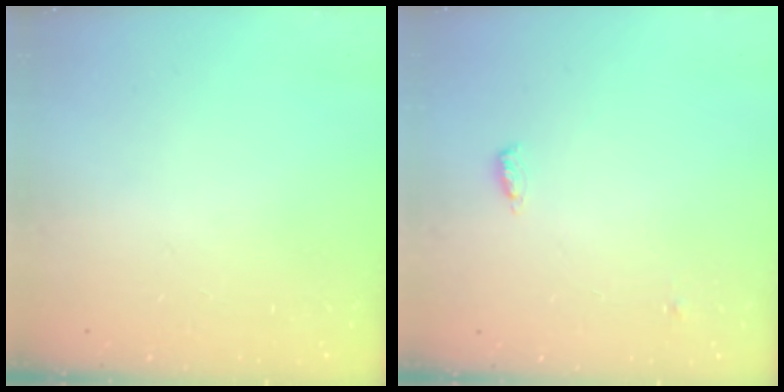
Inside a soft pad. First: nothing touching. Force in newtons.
{"total": 4.5, "press": 4.3, "slide": 1.2}